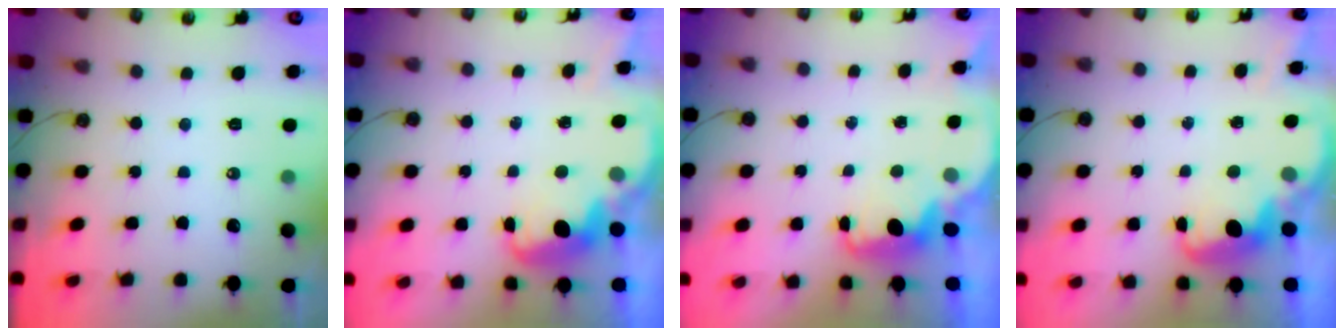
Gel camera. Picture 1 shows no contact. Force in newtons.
{"total": 3.1, "press": 3.1, "slide": 0.5}
{"total": 2.2, "press": 2.1, "slide": 0.6}
{"total": 2.7, "press": 2.6, "slide": 0.4}